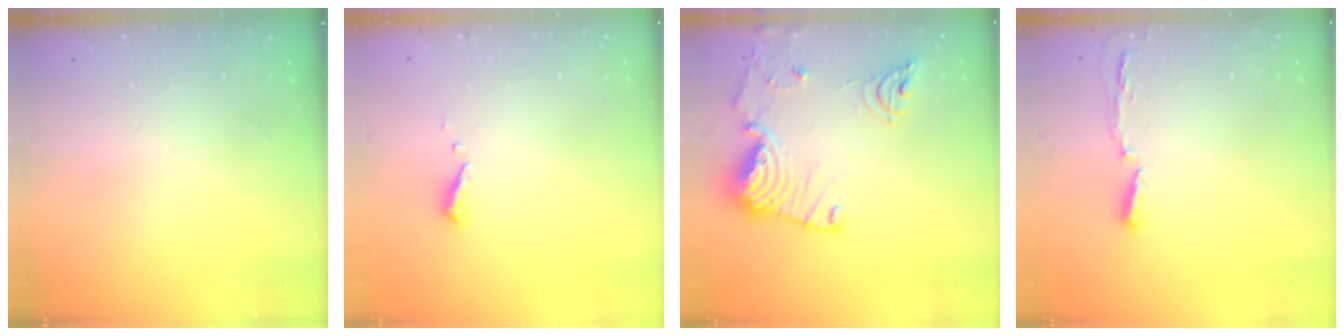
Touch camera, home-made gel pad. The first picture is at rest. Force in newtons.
{"total": 4.2, "press": 4.2, "slide": 0.3}
{"total": 15.7, "press": 15.6, "slide": 1.7}
{"total": 4.1, "press": 4.0, "slide": 1.1}